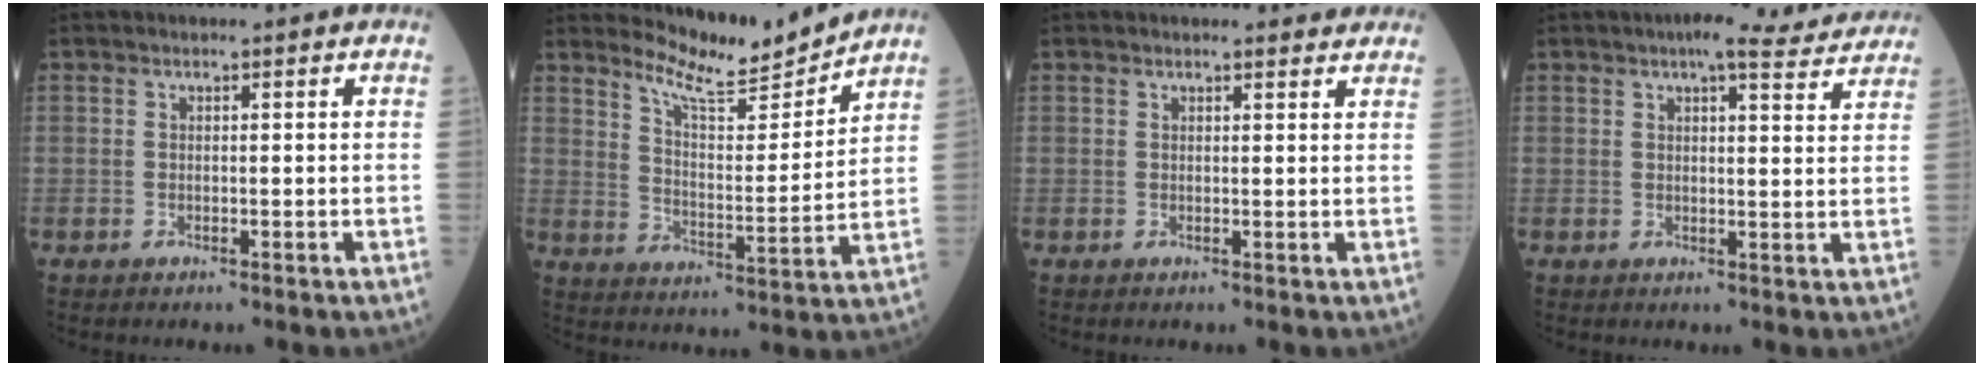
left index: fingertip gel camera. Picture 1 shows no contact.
{"total": 9.5, "force": [9.4, 0.0, 1.5], "torque": [-0.044, -0.022, 0.157]}
{"total": 4.1, "force": [3.9, 0.8, 1.0], "torque": [-0.011, 0.004, 0.034]}
{"total": 8.7, "force": [7.7, 1.3, 3.8], "torque": [-0.050, 0.016, 0.079]}